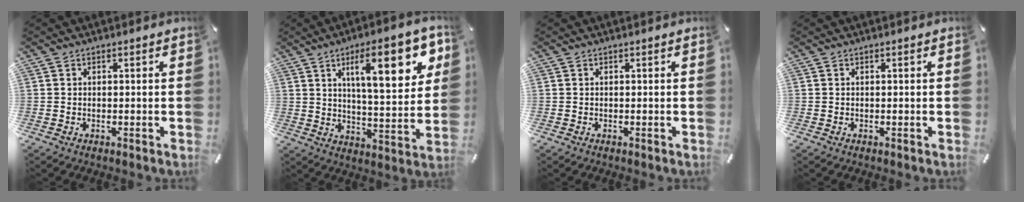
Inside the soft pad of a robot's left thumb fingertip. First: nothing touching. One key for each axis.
{"total": 19.0, "fx": 8.2, "fy": 6.5, "fz": 15.9, "tx": -0.238, "ty": -0.020, "tz": 0.122}
{"total": 0.0}
{"total": 0.0}